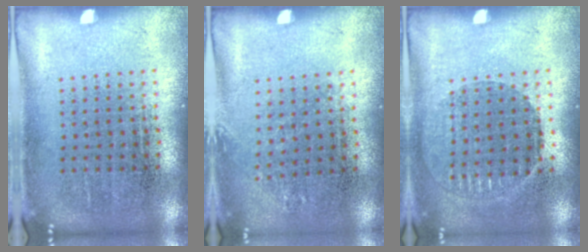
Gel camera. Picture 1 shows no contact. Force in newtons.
{"total": 0.8, "press": 0.7, "slide": 0.3}
{"total": 1.0, "press": 0.9, "slide": 0.4}